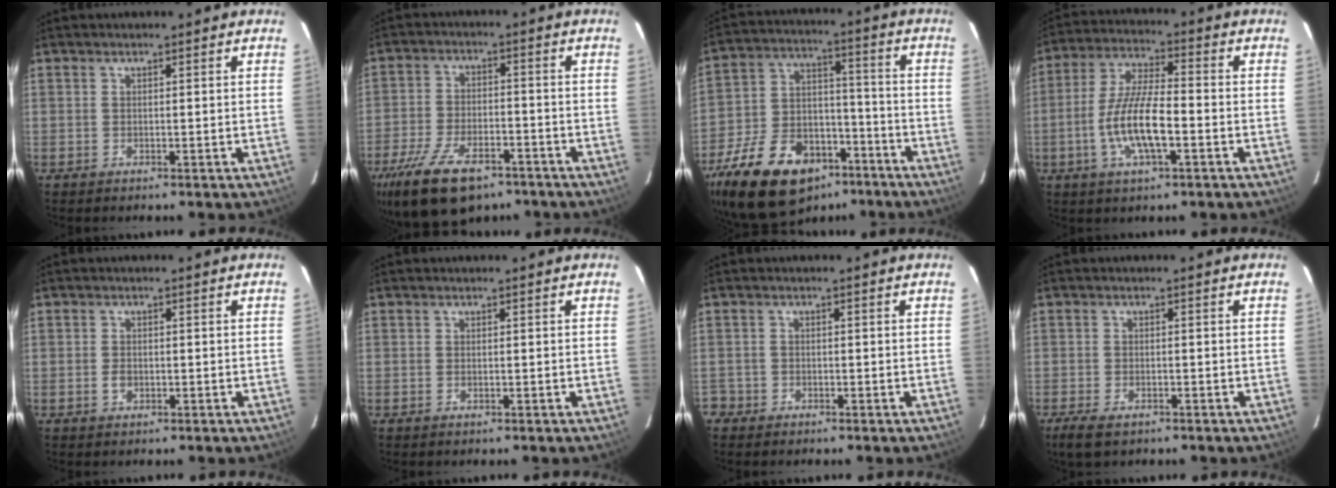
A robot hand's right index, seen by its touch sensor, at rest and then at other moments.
{"total": 16.8, "force": [-11.1, 7.9, 9.8], "torque": [-0.220, -0.025, -0.188]}
{"total": 25.6, "force": [-16.2, 14.1, 13.9], "torque": [-0.303, 0.006, -0.253]}
{"total": 11.4, "force": [-3.6, 3.2, 10.3], "torque": [-0.212, -0.003, -0.067]}
{"total": 1.6, "force": [-0.5, 1.2, 0.9], "torque": [-0.019, 0.001, -0.008]}
{"total": 0.0}
{"total": 2.0, "force": [-1.2, 1.6, -0.1], "torque": [-0.003, 0.006, -0.023]}
{"total": 4.6, "force": [-3.1, 2.0, 2.8], "torque": [-0.070, -0.014, -0.056]}